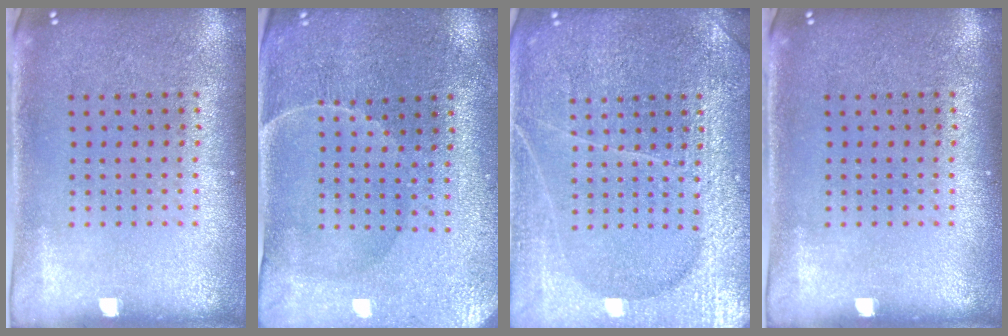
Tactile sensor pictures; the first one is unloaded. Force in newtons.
{"total": 0.7, "press": 0.6, "slide": 0.4}
{"total": 4.1, "press": 4.1, "slide": 0.5}
{"total": 0.0}